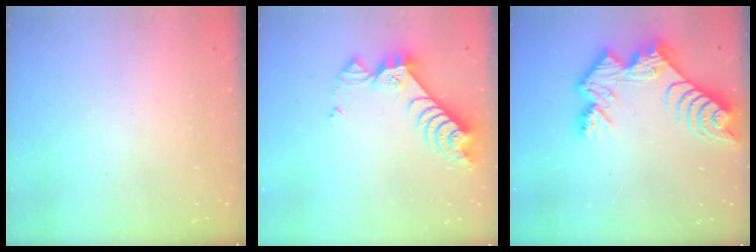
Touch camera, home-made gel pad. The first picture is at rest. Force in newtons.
{"total": 8.4, "press": 8.4, "slide": 1.0}
{"total": 13.8, "press": 13.8, "slide": 1.1}